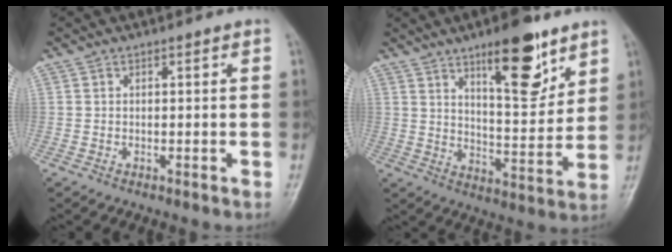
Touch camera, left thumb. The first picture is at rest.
{"total": 14.3, "force": [8.7, 4.9, 10.3], "torque": [-0.119, -0.057, 0.135]}